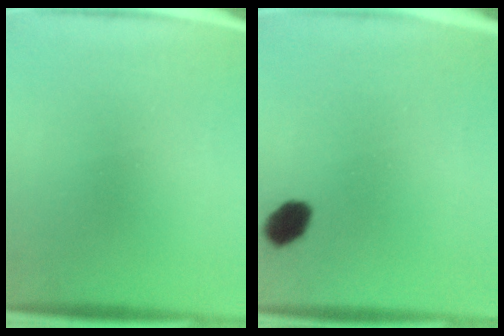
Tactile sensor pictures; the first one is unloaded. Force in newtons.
{"total": 4.8}